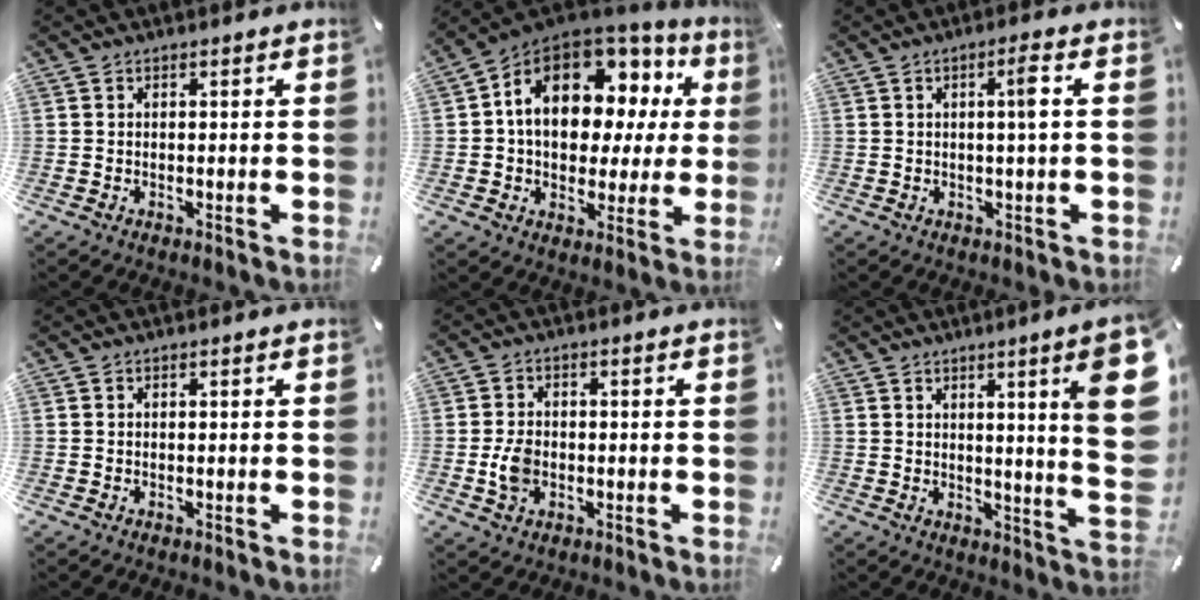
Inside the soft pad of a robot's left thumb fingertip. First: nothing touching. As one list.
[{"total": 15.8, "force": [4.6, 10.9, 10.5], "torque": [-0.166, -0.021, 0.080]}, {"total": 4.3, "force": [0.7, 0.0, 4.3], "torque": [-0.074, -0.003, 0.005]}, {"total": 0.0}, {"total": 4.8, "force": [-1.0, 3.5, 3.2], "torque": [-0.082, -0.001, -0.024]}, {"total": 14.1, "force": [4.8, 0.4, 13.2], "torque": [-0.190, -0.041, 0.066]}]